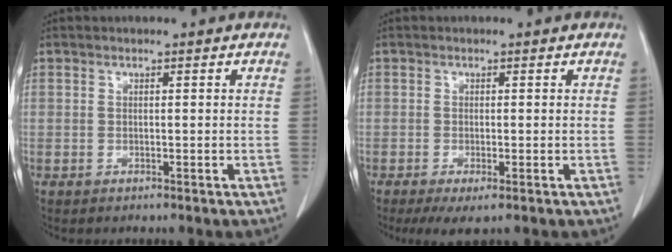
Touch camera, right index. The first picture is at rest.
{"total": 2.9, "force": [-1.4, 0.8, 2.4], "torque": [-0.039, -0.009, -0.017]}